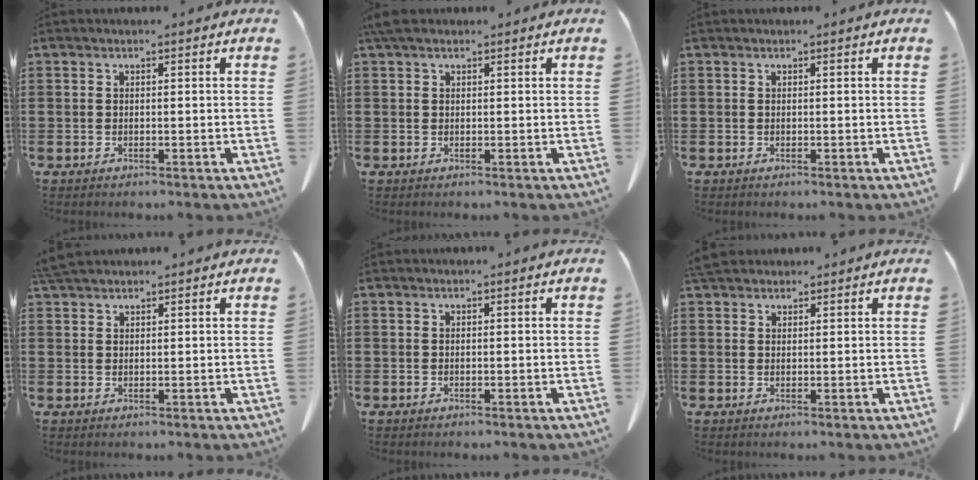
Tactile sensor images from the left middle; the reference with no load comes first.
{"total": 1.9, "force": [1.2, 0.8, 1.2], "torque": [-0.029, 0.004, 0.023]}
{"total": 0.0}
{"total": 2.7, "force": [2.5, 0.5, 1.0], "torque": [-0.028, 0.000, 0.049]}
{"total": 0.0}
{"total": 3.0, "force": [2.6, 1.1, 1.0], "torque": [-0.028, 0.002, 0.052]}